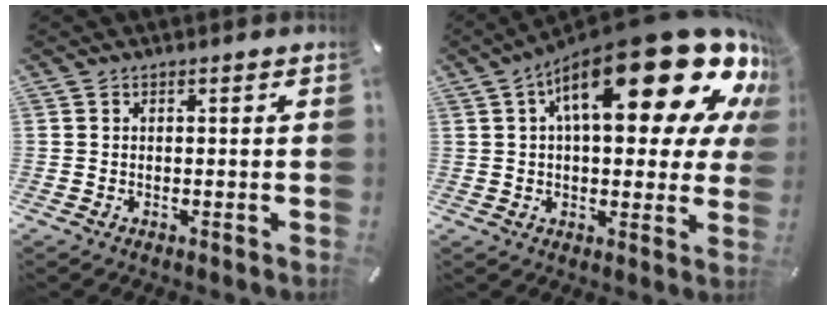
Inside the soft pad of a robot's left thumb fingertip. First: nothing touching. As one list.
[{"total": 28.5, "force": [12.1, 11.2, 23.2], "torque": [-0.356, -0.071, 0.197]}]